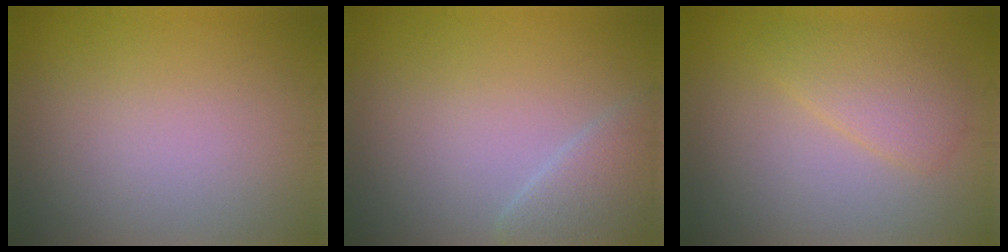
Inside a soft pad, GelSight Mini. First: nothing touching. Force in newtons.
{"total": 2.5, "press": 2.5, "slide": 0.2}
{"total": 2.7, "press": 2.7, "slide": 0.2}